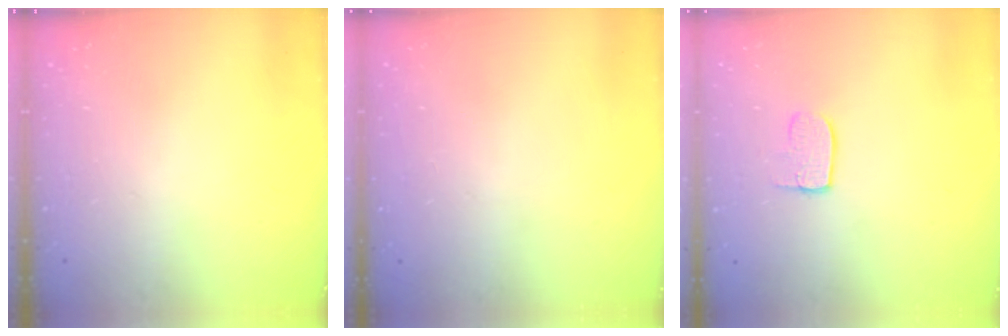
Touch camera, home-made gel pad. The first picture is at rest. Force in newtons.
{"total": 0.0}
{"total": 7.2, "press": 7.1, "slide": 0.4}